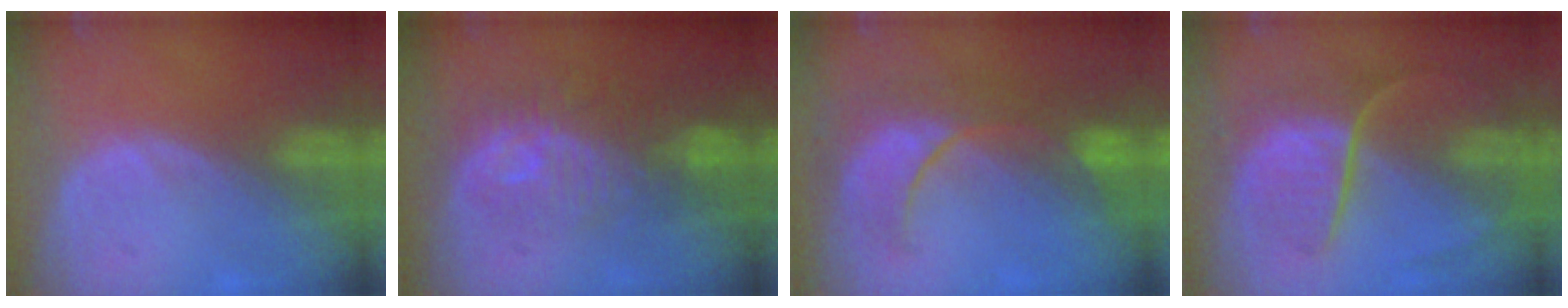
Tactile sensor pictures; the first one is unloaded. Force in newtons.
{"total": 9.7, "press": 8.9, "slide": 3.9}
{"total": 8.2, "press": 8.2, "slide": 0.8}
{"total": 9.0, "press": 7.5, "slide": 5.0}